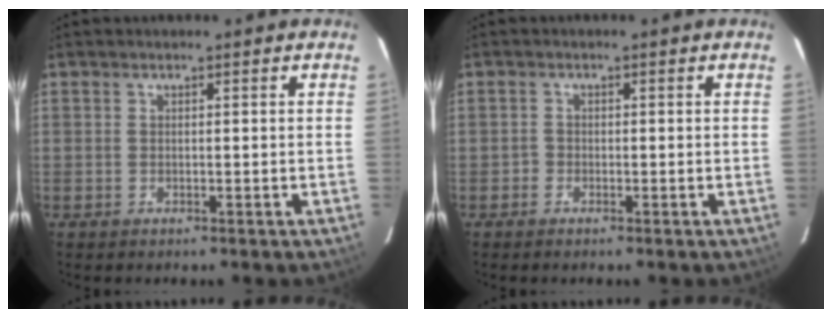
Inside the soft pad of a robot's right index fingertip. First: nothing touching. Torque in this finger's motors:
{"motor_torque": [0.19, 0.04, -0.38, -0.17]}